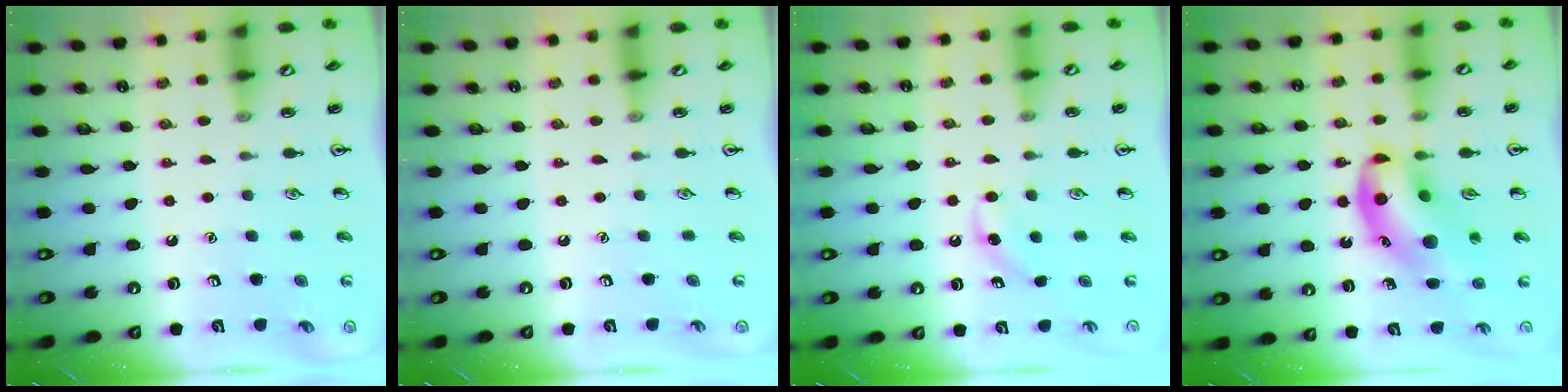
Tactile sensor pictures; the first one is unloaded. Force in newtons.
{"total": 0.0}
{"total": 5.0, "press": 4.6, "slide": 1.9}
{"total": 14.1, "press": 13.5, "slide": 4.0}